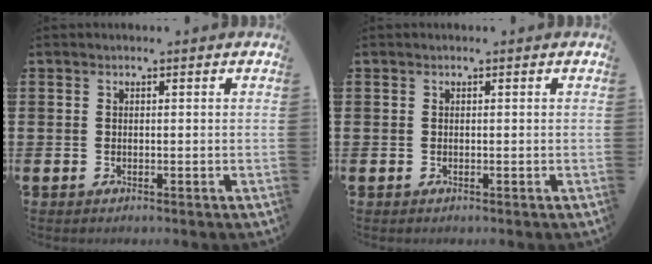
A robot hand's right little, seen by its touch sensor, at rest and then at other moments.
{"total": 0.0}